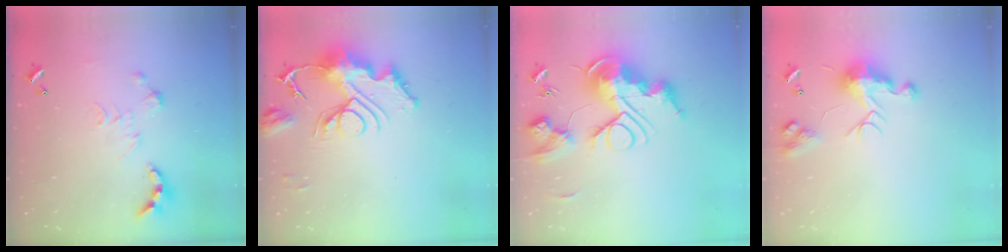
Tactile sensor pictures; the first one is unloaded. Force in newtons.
{"total": 12.9, "press": 12.8, "slide": 1.4}
{"total": 0.7, "press": 0.7, "slide": 0.0}
{"total": 10.3, "press": 10.2, "slide": 0.9}